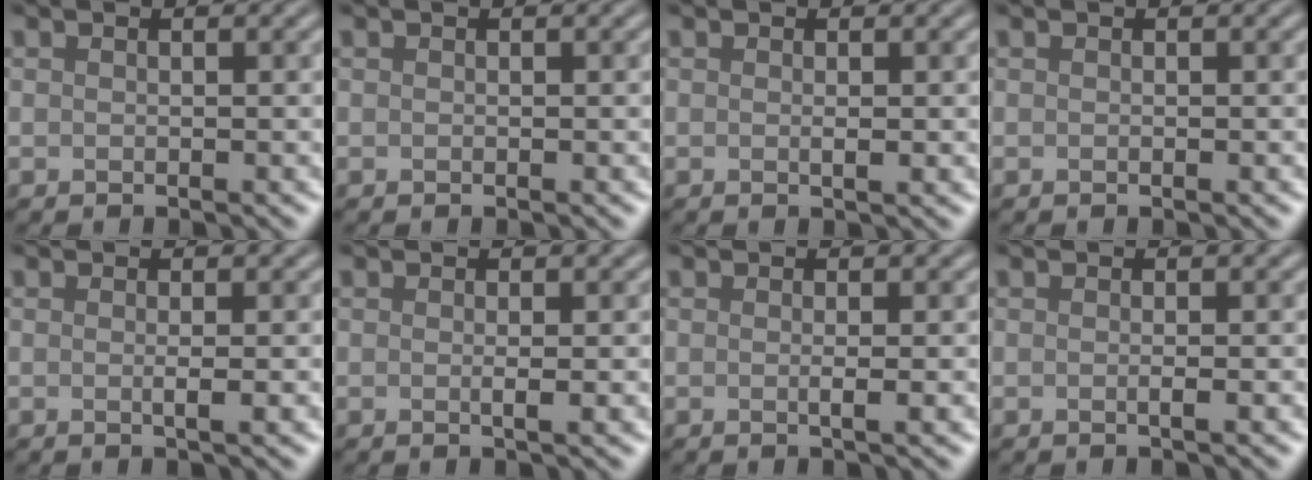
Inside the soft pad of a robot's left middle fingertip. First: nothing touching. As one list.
[{"total": 0.0}, {"total": 0.7, "force": [-0.1, 0.0, 0.7], "torque": [-0.010, 0.003, 0.003]}, {"total": 0.0}, {"total": 1.9, "force": [-0.3, 0.5, 1.8], "torque": [-0.020, 0.000, -0.004]}, {"total": 1.6, "force": [-0.2, 0.3, 1.5], "torque": [-0.018, 0.001, -0.003]}, {"total": 1.9, "force": [-0.3, 0.5, 1.8], "torque": [-0.019, -0.001, -0.005]}, {"total": 1.2, "force": [-0.3, 0.3, 1.2], "torque": [-0.011, -0.002, -0.006]}]